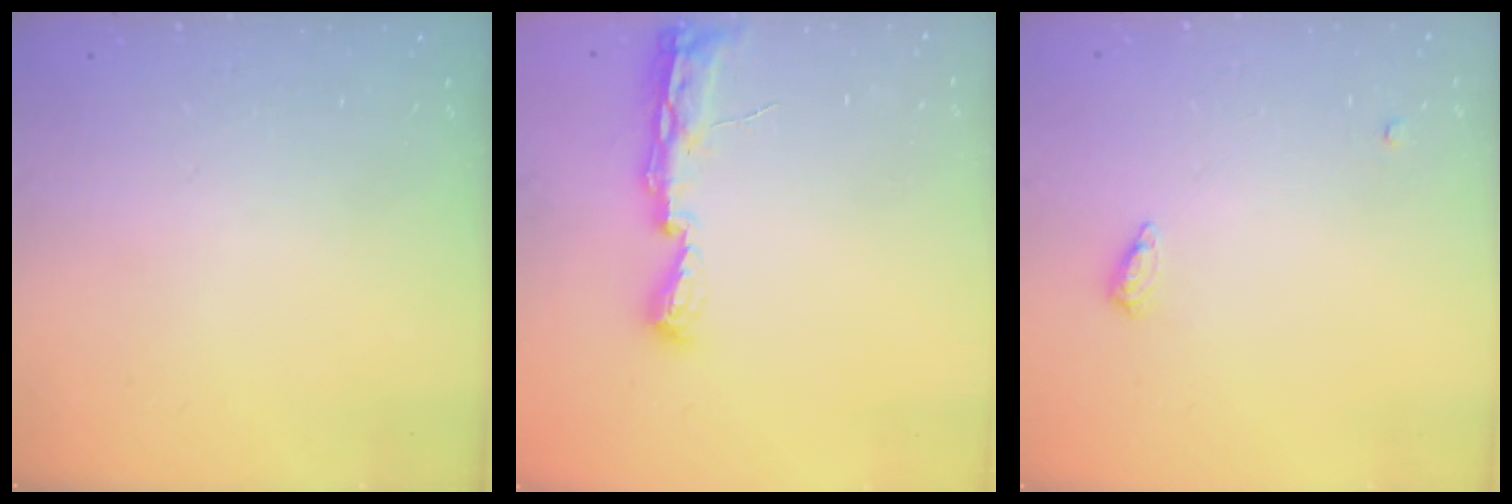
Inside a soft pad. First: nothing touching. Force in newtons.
{"total": 8.9, "press": 8.5, "slide": 2.3}
{"total": 5.5, "press": 5.4, "slide": 1.0}